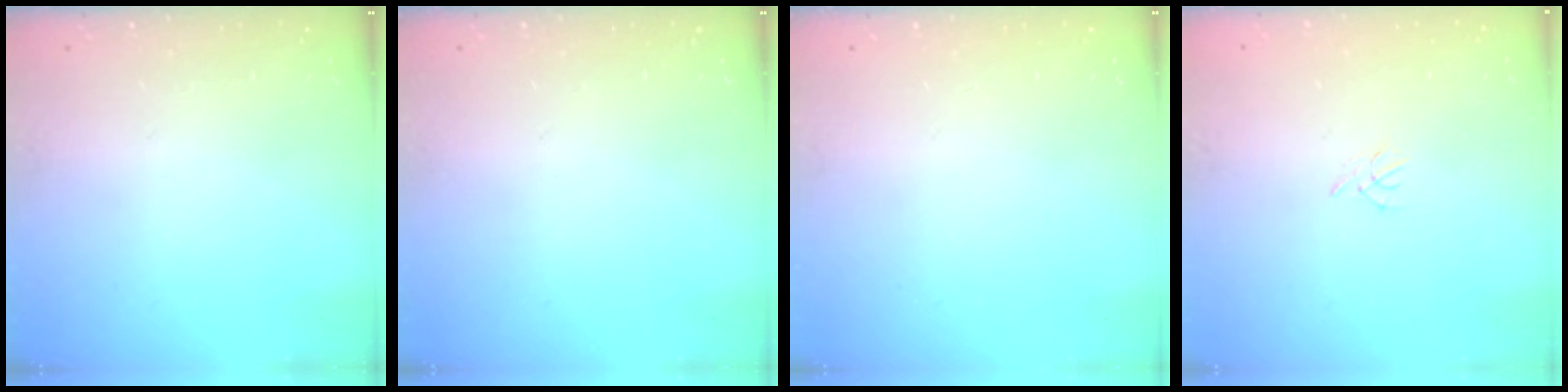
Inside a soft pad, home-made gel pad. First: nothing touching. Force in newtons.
{"total": 0.0}
{"total": 0.0}
{"total": 1.3, "press": 1.2, "slide": 0.4}